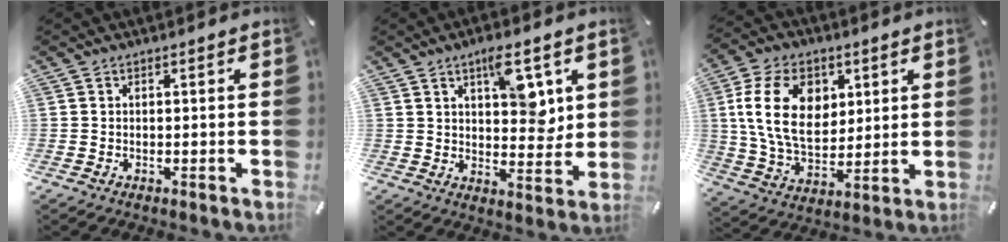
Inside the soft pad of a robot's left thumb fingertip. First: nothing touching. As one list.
[{"total": 10.7, "force": [5.1, 5.4, 7.7], "torque": [-0.089, -0.028, 0.081]}, {"total": 16.3, "force": [4.4, 11.4, 10.8], "torque": [-0.206, 0.008, 0.076]}]